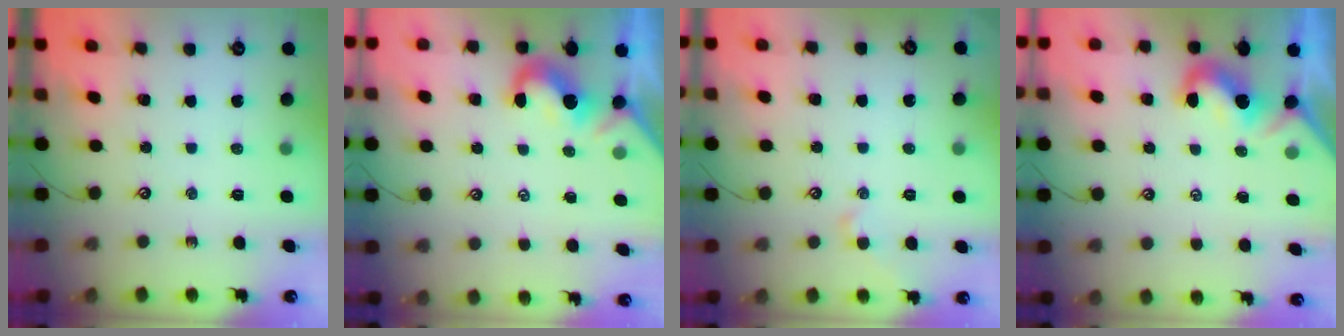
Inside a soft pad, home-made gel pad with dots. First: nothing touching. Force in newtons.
{"total": 1.4, "press": 1.2, "slide": 0.8}
{"total": 0.5, "press": 0.2, "slide": 0.5}
{"total": 2.1, "press": 2.0, "slide": 0.6}